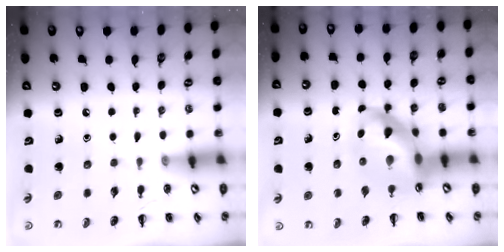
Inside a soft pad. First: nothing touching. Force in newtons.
{"total": 13.1, "press": 12.6, "slide": 3.5}